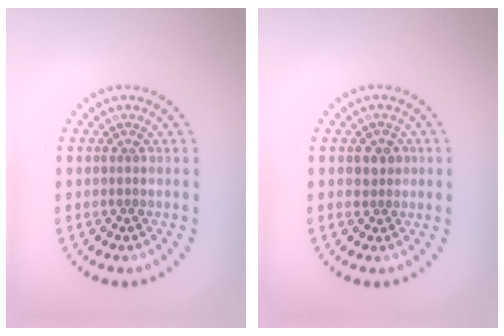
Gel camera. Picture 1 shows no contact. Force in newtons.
{"total": 1.3, "press": 1.1, "slide": 0.7}